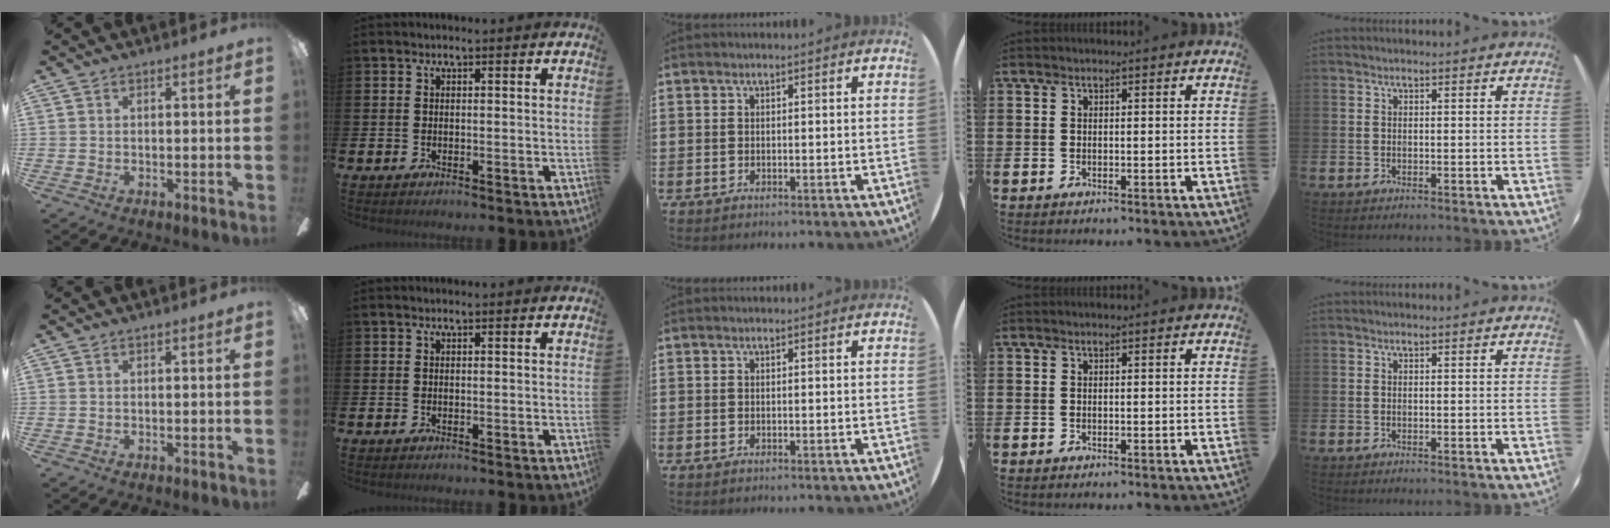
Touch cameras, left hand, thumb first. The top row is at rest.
{}